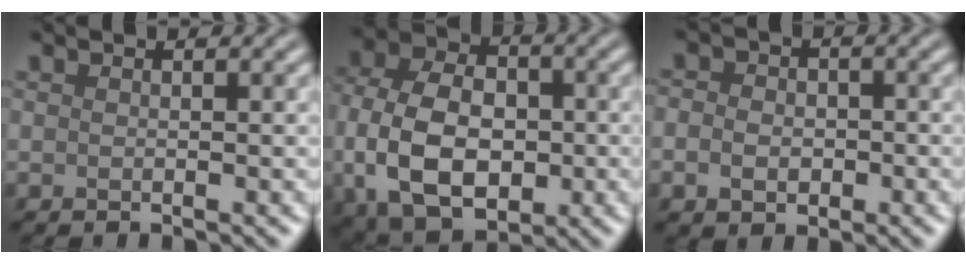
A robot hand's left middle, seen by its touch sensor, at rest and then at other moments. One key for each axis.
{"total": 11.3, "fx": -1.7, "fy": 7.8, "fz": 8.0, "tx": -0.170, "ty": -0.009, "tz": -0.036}
{"total": 3.3, "fx": -0.5, "fy": 2.8, "fz": 1.8, "tx": -0.020, "ty": 0.002, "tz": -0.020}